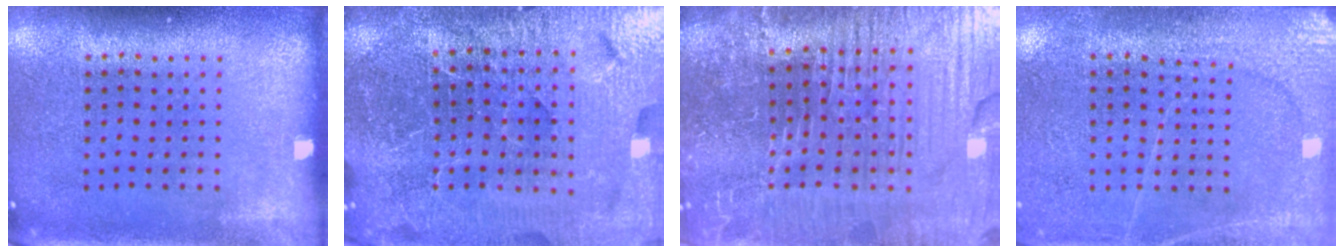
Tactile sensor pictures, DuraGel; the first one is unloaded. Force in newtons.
{"total": 6.1, "press": 5.4, "slide": 2.9}
{"total": 6.8, "press": 6.1, "slide": 3.0}
{"total": 2.8, "press": 2.7, "slide": 0.8}